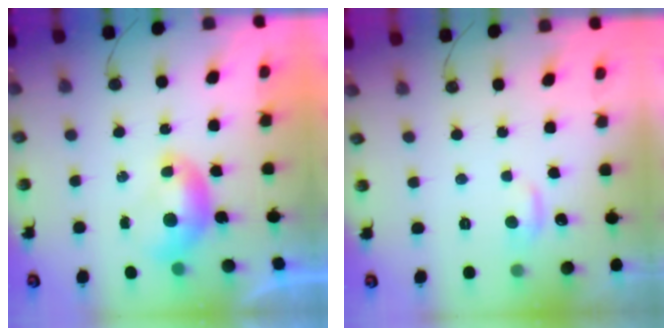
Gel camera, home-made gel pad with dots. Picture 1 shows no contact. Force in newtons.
{"total": 1.1, "press": 0.8, "slide": 0.6}